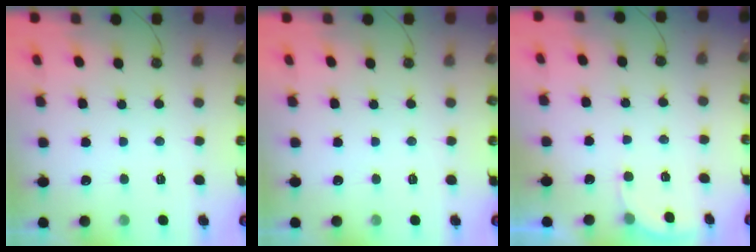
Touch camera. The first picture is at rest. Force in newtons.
{"total": 0.0}
{"total": 2.5, "press": 2.4, "slide": 0.4}